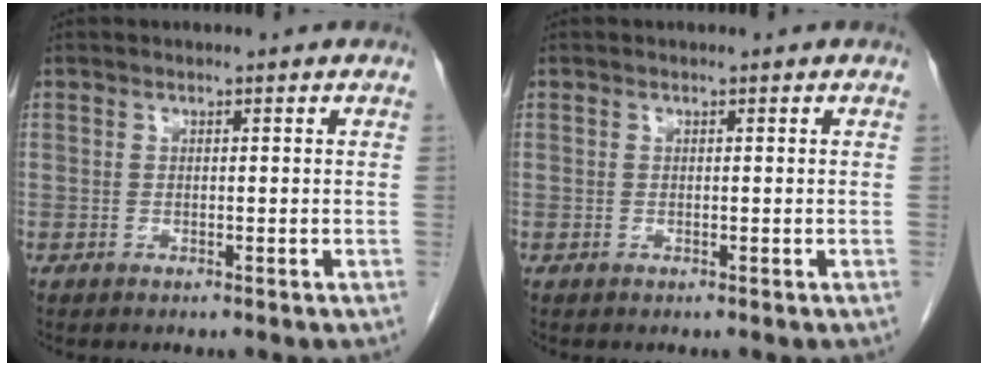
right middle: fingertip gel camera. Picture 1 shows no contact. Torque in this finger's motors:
{"motor_torque": [0.00, 0.00, 0.00, -0.01]}